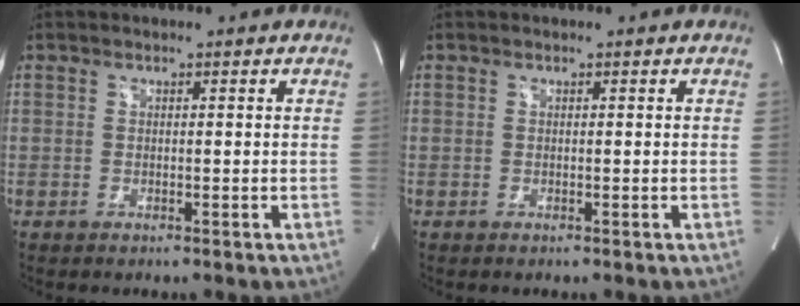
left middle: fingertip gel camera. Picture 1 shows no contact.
{"total": 0.0}